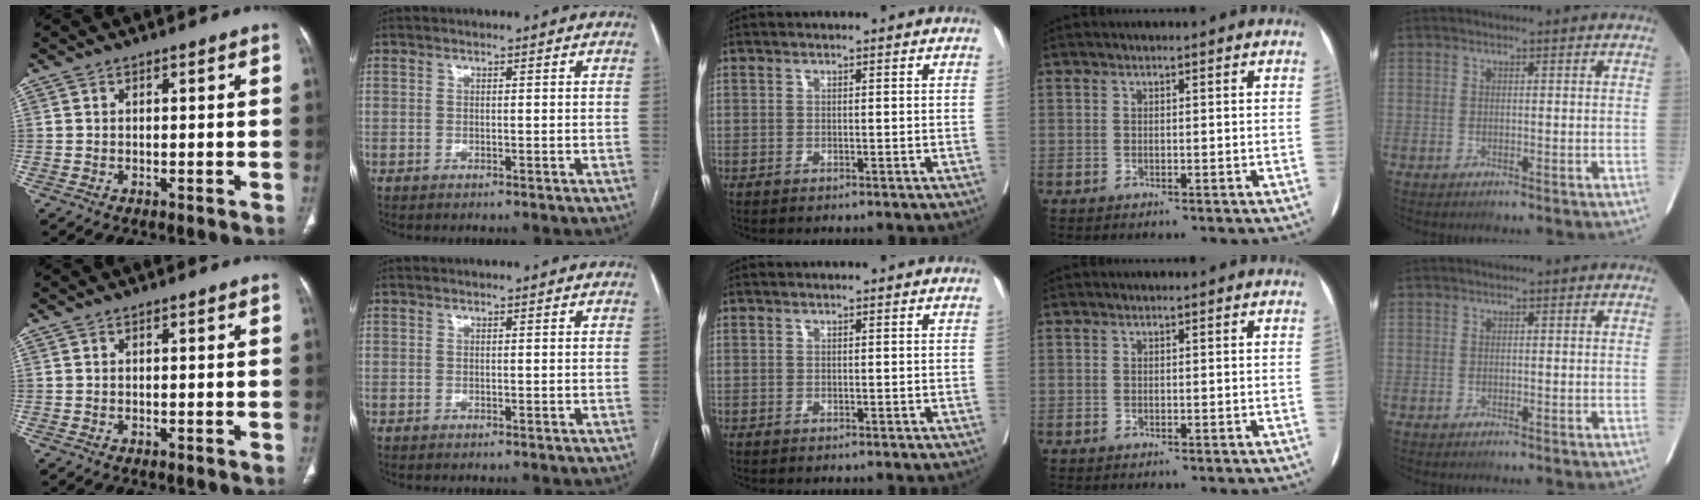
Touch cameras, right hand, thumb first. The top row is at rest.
{}